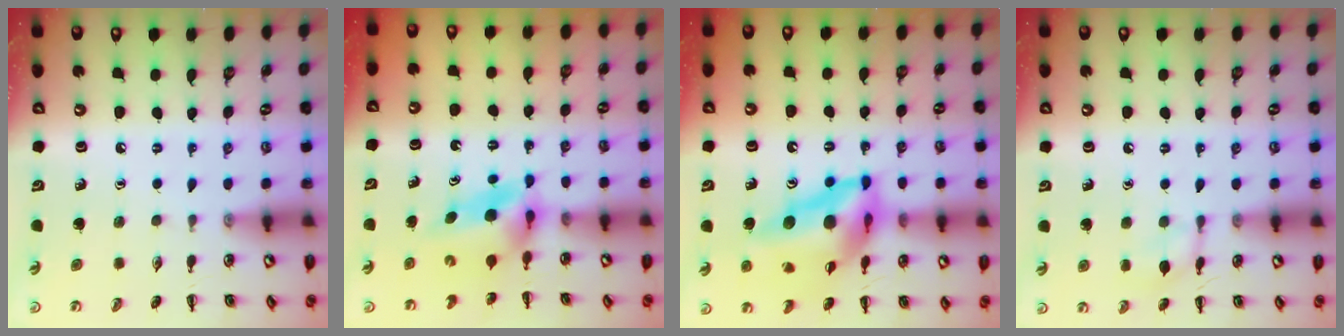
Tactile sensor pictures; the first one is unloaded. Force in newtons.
{"total": 5.5, "press": 5.5, "slide": 0.6}
{"total": 16.7, "press": 15.8, "slide": 5.4}
{"total": 7.2, "press": 7.1, "slide": 1.1}